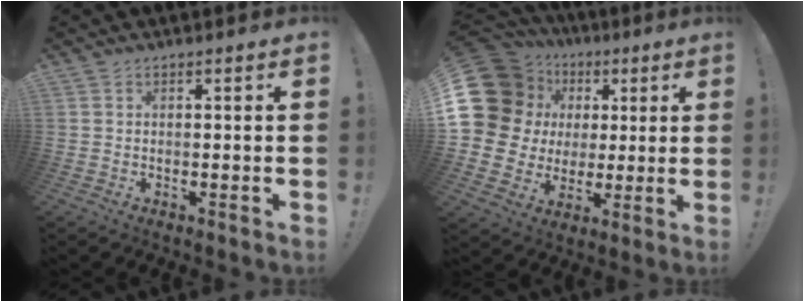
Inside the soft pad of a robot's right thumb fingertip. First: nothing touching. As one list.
[{"total": 19.6, "force": [5.0, 16.4, 9.5], "torque": [-0.173, -0.019, 0.125]}]